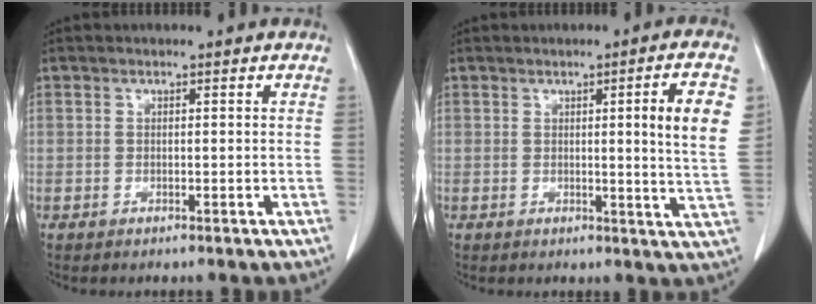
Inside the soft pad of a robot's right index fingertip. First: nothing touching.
{"total": 7.6, "force": [1.6, -0.7, 7.4], "torque": [-0.093, -0.011, 0.016]}